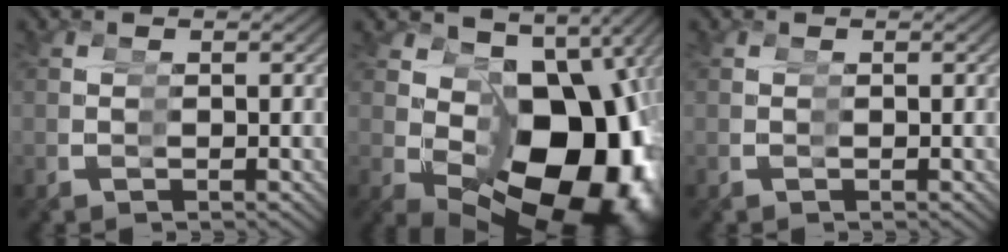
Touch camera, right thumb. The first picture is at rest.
{"total": 20.2, "force": [-2.2, 13.3, 15.0], "torque": [-0.244, -0.063, 0.000]}
{"total": 0.0}